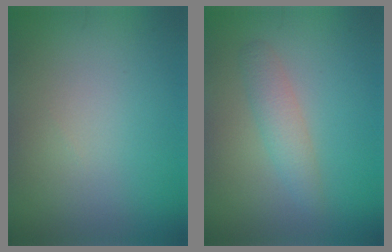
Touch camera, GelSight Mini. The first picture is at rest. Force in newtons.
{"total": 2.2, "press": 2.2, "slide": 0.1}